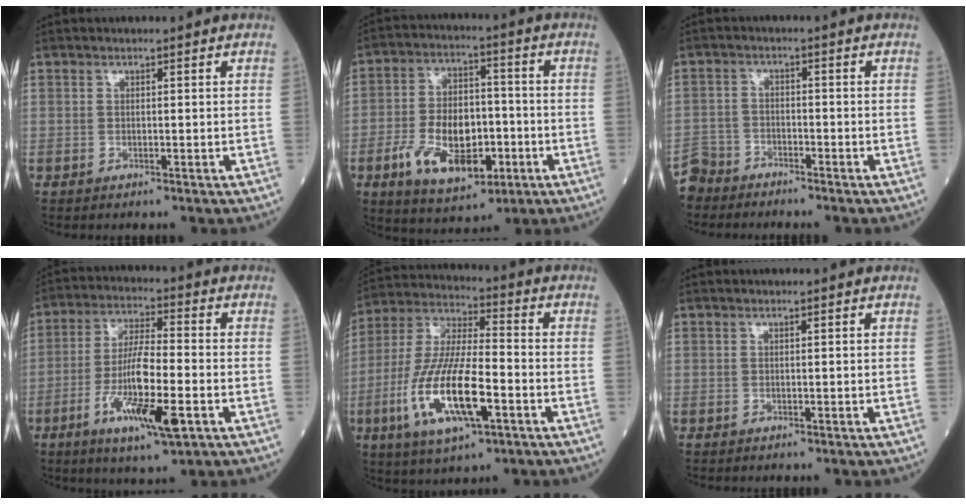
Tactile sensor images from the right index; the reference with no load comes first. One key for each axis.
{"total": 13.2, "fx": -4.4, "fy": 6.8, "fz": 10.4, "tx": -0.198, "ty": 0.003, "tz": -0.069}
{"total": 5.3, "fx": -4.8, "fy": 2.2, "fz": -0.7, "tx": 0.017, "ty": -0.005, "tz": -0.101}
{"total": 12.3, "fx": -4.4, "fy": 1.7, "fz": 11.4, "tx": -0.215, "ty": -0.016, "tz": -0.077}
{"total": 16.3, "fx": -5.2, "fy": 4.1, "fz": 14.9, "tx": -0.314, "ty": -0.011, "tz": -0.090}
{"total": 0.0}